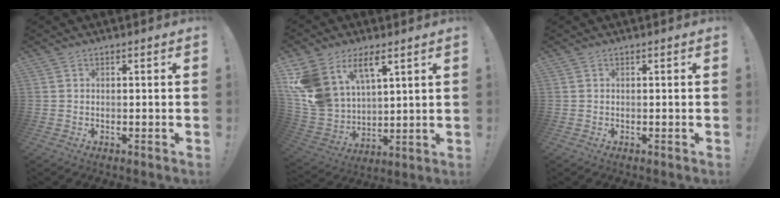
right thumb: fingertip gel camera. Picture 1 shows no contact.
{"total": 14.2, "force": [8.2, 9.0, 7.4], "torque": [-0.167, -0.051, 0.160]}
{"total": 0.0}